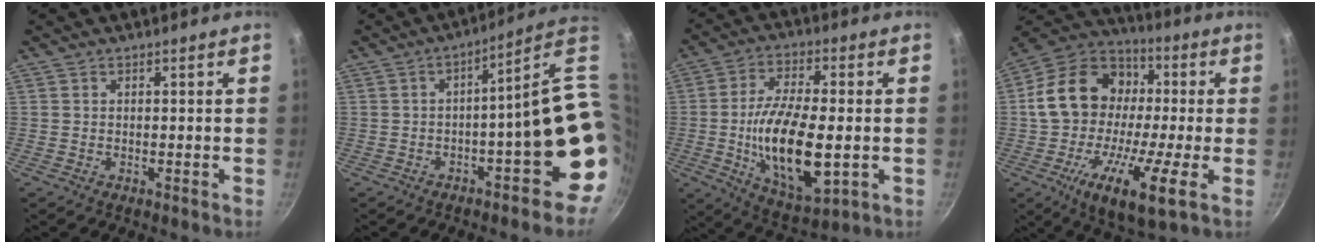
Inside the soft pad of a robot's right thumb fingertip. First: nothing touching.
{"total": 16.2, "force": [-1.9, 4.2, 15.6], "torque": [-0.161, 0.033, -0.020]}
{"total": 18.0, "force": [-2.3, 7.5, 16.2], "torque": [-0.294, -0.001, -0.036]}
{"total": 22.7, "force": [-3.0, 12.7, 18.6], "torque": [-0.298, 0.030, -0.073]}